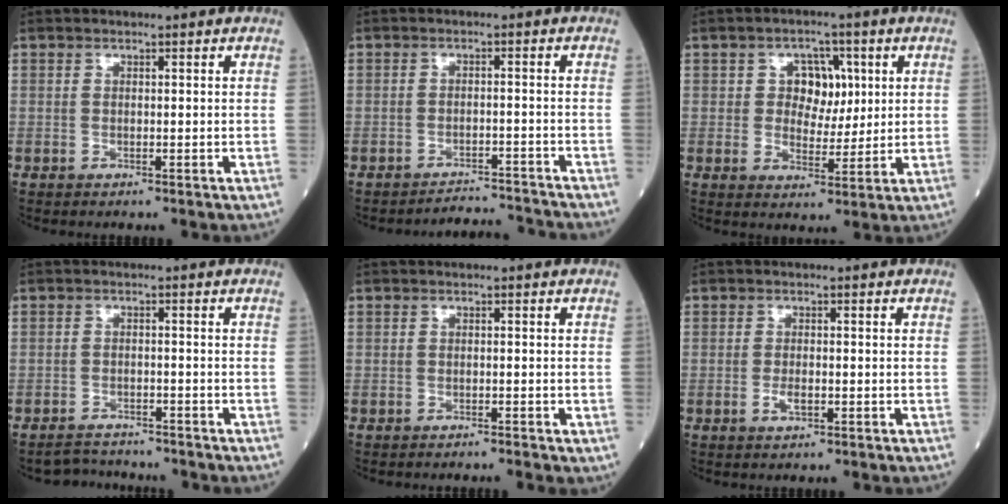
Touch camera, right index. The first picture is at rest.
{"total": 3.4, "force": [-3.4, 0.0, 0.1], "torque": [0.003, -0.007, -0.045]}
{"total": 5.8, "force": [1.5, 4.3, 3.6], "torque": [-0.048, 0.013, 0.026]}
{"total": 3.5, "force": [-3.4, 0.8, -0.4], "torque": [0.002, -0.008, -0.056]}
{"total": 1.1, "force": [-1.0, 0.1, 0.6], "torque": [-0.011, -0.001, -0.014]}
{"total": 1.9, "force": [-0.7, 0.7, 1.6], "torque": [-0.031, 0.000, -0.011]}